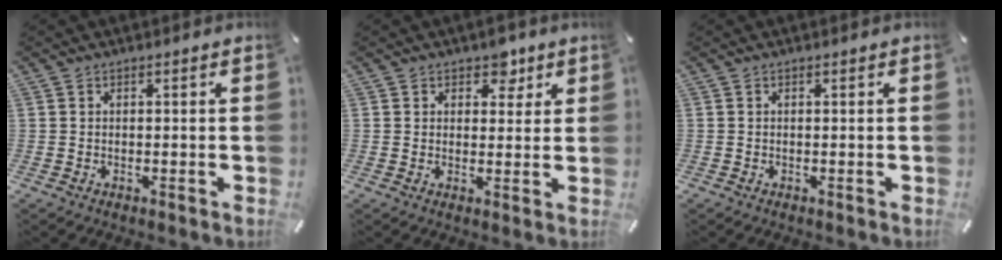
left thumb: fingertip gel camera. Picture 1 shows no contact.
{"total": 5.0, "force": [2.8, 3.7, 1.9], "torque": [0.000, -0.012, 0.041]}
{"total": 0.0}